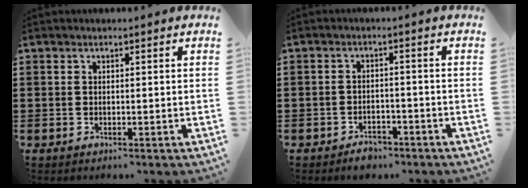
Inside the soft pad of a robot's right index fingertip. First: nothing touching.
{"total": 2.5, "force": [-2.3, 0.7, 0.4], "torque": [-0.014, 0.001, -0.046]}